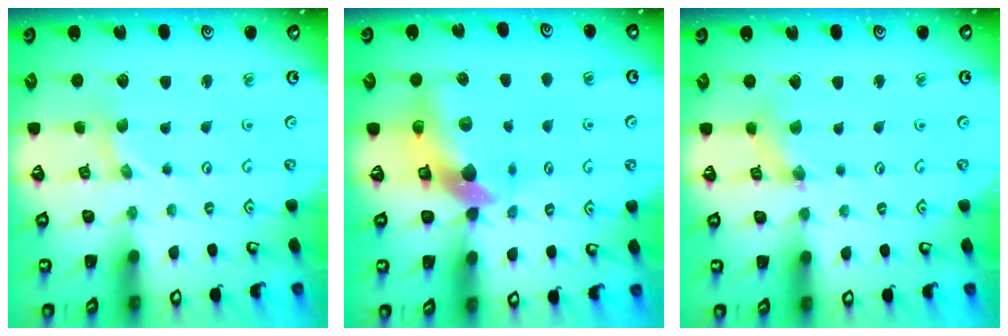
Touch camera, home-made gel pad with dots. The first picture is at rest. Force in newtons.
{"total": 11.1, "press": 11.0, "slide": 1.6}
{"total": 2.0, "press": 2.0, "slide": 0.3}